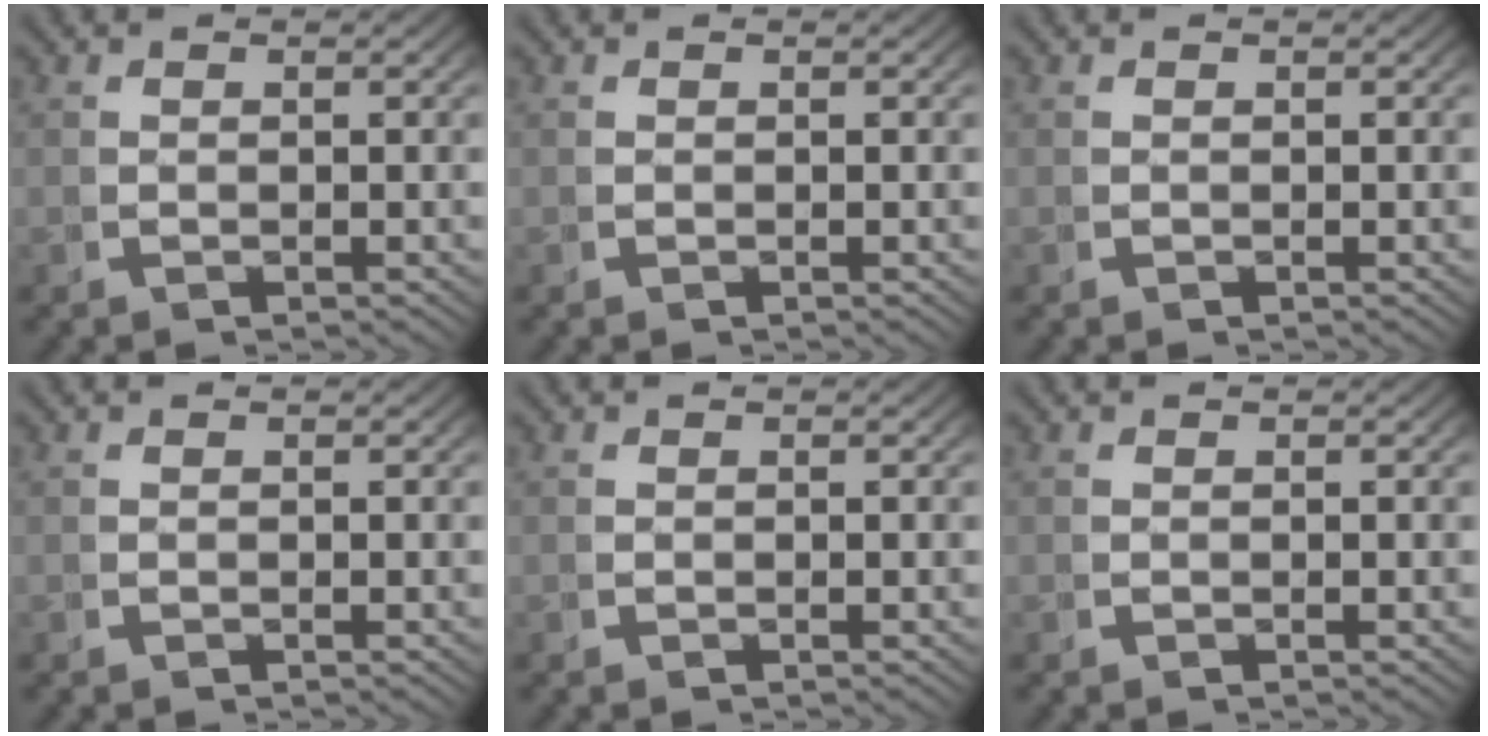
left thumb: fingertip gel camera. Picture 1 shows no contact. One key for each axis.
{"total": 0.0}
{"total": 0.0}
{"total": 0.0}
{"total": 0.0}
{"total": 0.0}